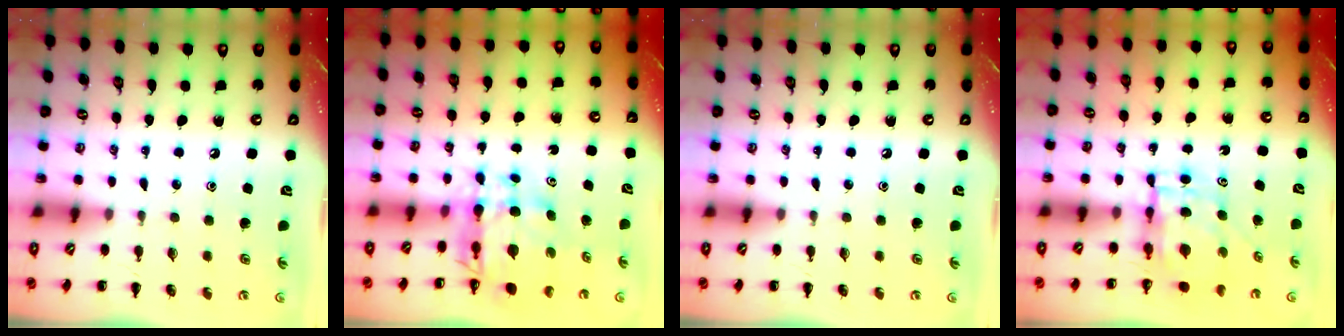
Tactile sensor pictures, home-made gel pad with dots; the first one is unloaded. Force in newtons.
{"total": 8.6, "press": 8.0, "slide": 3.2}
{"total": 0.0}
{"total": 5.1, "press": 5.1, "slide": 0.4}